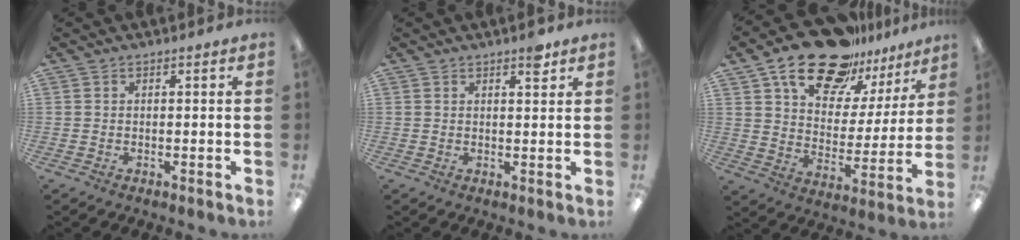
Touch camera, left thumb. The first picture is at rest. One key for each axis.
{"total": 3.3, "fx": 2.3, "fy": 1.1, "fz": 2.0, "tx": -0.011, "ty": -0.011, "tz": 0.033}
{"total": 20.5, "fx": 15.4, "fy": 9.5, "fz": 9.5, "tx": -0.162, "ty": -0.095, "tz": 0.271}